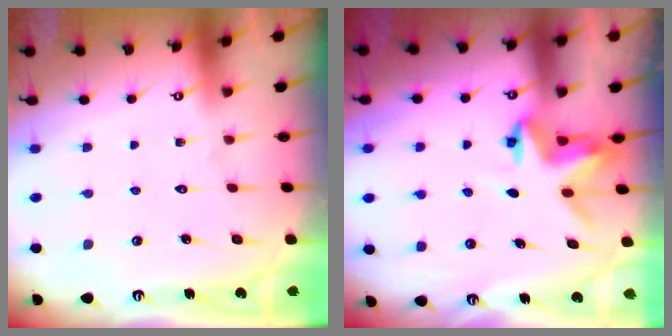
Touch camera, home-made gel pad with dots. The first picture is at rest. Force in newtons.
{"total": 3.9, "press": 3.9, "slide": 0.4}